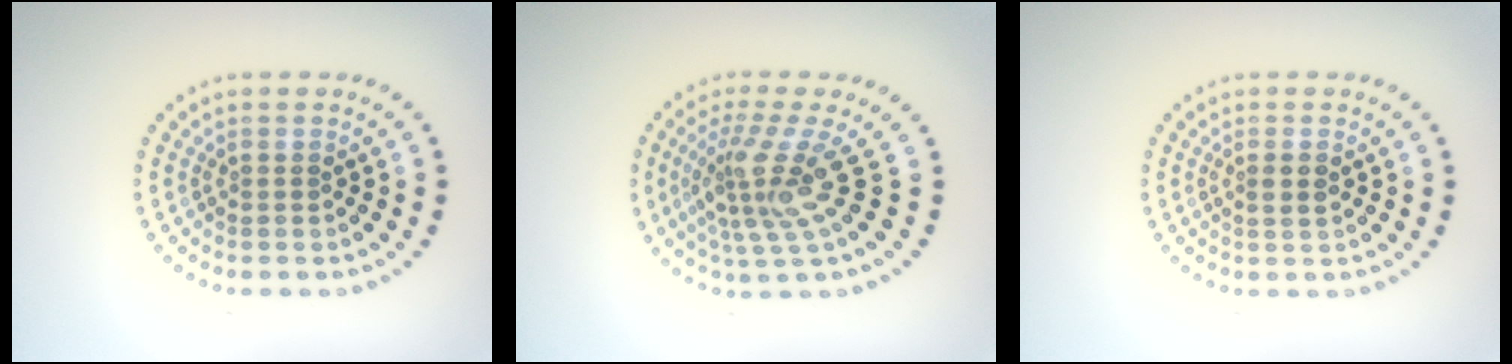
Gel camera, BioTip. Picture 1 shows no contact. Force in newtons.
{"total": 4.5, "press": 3.0, "slide": 3.3}
{"total": 1.3, "press": 1.3, "slide": 0.4}